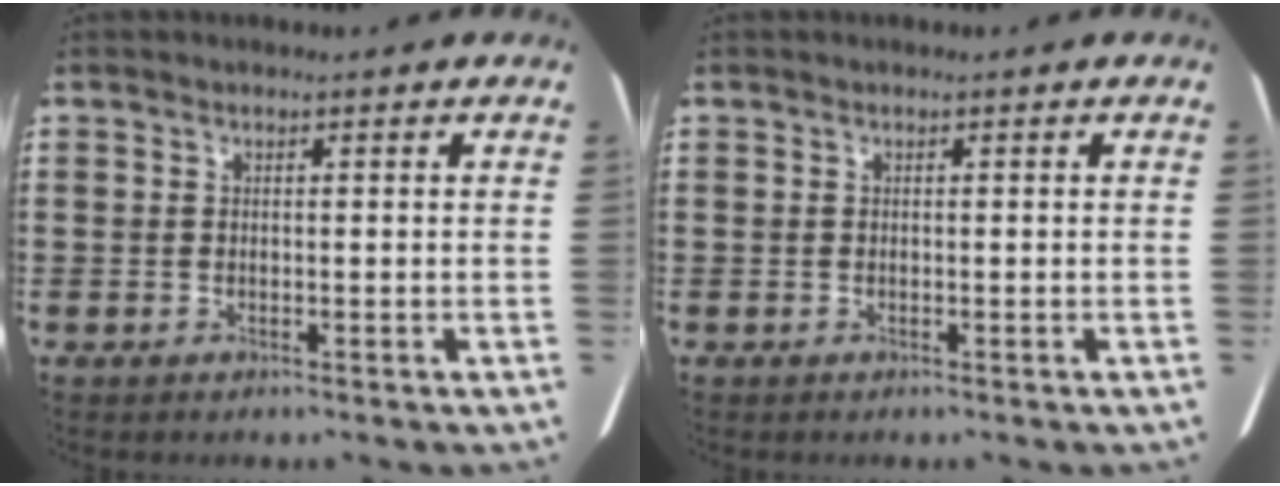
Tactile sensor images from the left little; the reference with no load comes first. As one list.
[{"total": 0.0}]